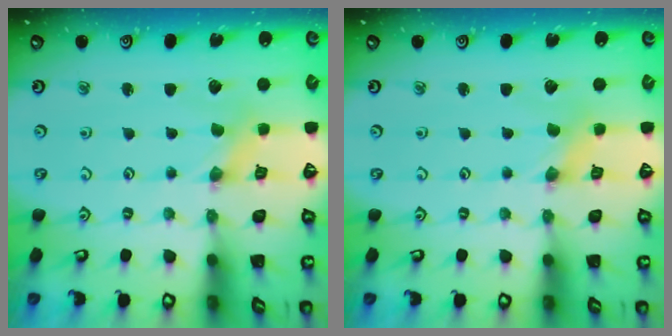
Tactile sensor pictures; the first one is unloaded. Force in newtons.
{"total": 0.0}